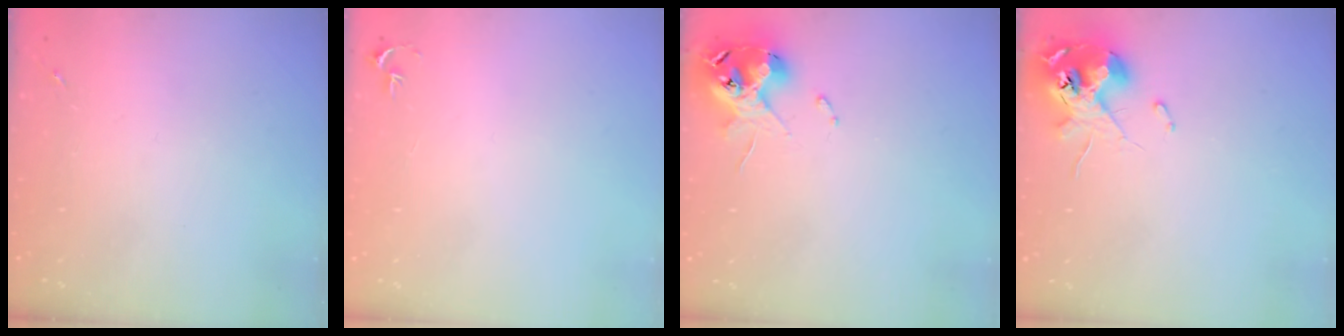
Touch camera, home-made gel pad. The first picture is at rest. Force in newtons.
{"total": 2.7, "press": 2.7, "slide": 0.3}
{"total": 12.6, "press": 12.5, "slide": 1.7}
{"total": 11.9, "press": 11.8, "slide": 1.2}